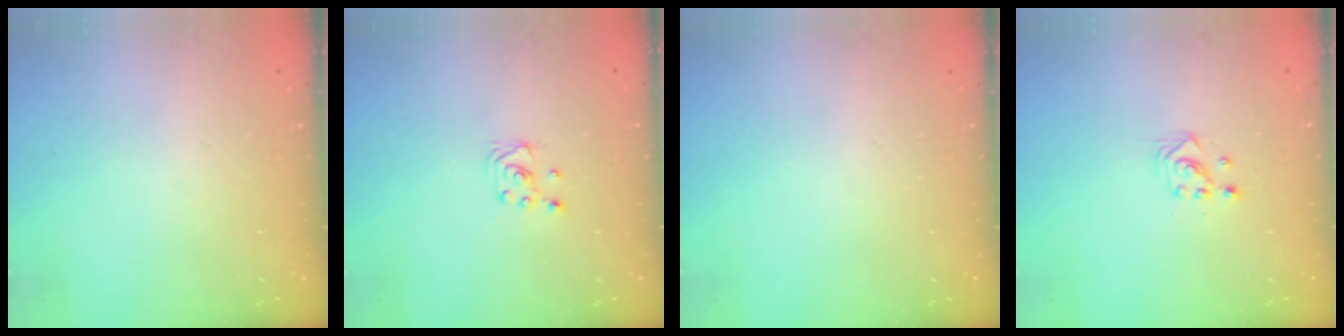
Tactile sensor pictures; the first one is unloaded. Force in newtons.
{"total": 2.3, "press": 2.3, "slide": 0.2}
{"total": 0.0}
{"total": 2.2, "press": 2.2, "slide": 0.2}